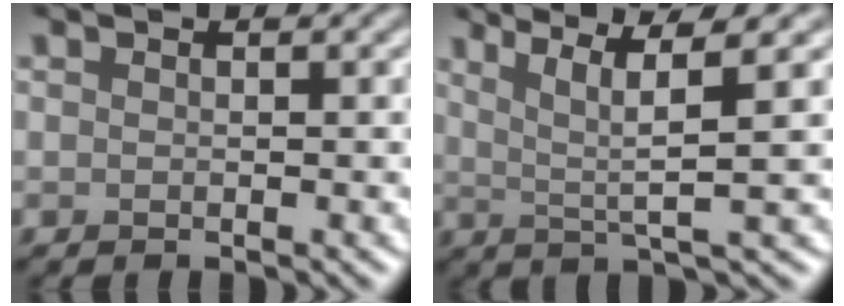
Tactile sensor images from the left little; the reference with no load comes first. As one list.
[{"total": 4.8, "force": [2.1, 0.4, 4.3], "torque": [-0.082, 0.002, 0.043]}]